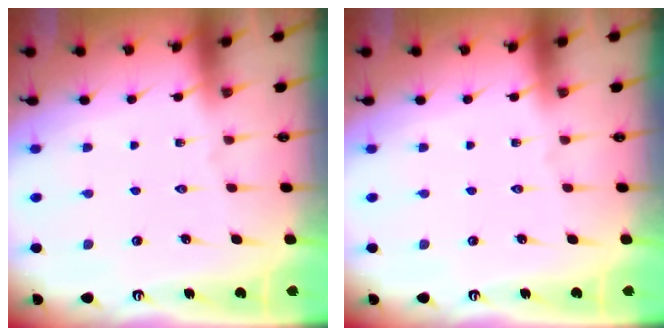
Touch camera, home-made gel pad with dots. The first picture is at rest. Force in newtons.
{"total": 0.0}